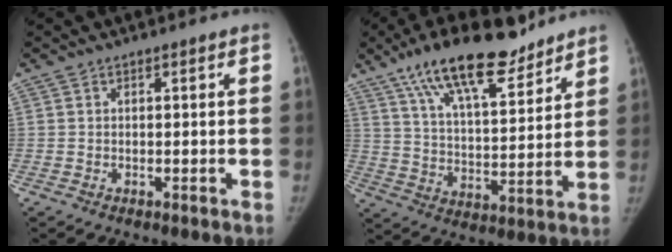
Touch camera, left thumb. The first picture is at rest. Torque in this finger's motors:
{"motor_torque": [1.10, -0.65, 1.44, -1.28, 0.50]}